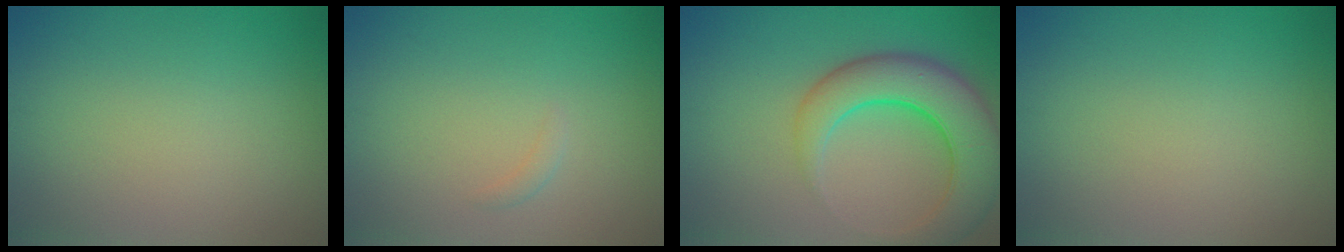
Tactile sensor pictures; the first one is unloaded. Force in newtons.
{"total": 0.6, "press": 0.6, "slide": 0.0}
{"total": 7.7, "press": 7.7, "slide": 0.6}
{"total": 0.0}